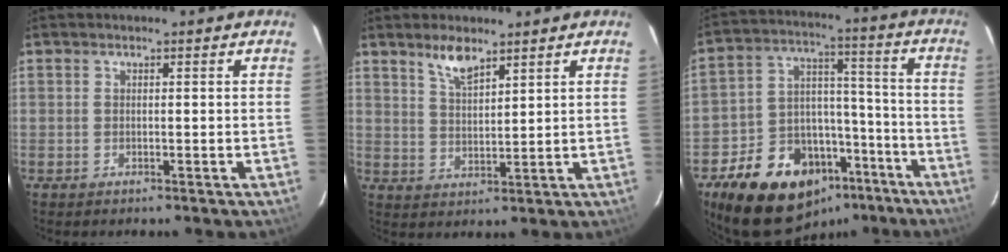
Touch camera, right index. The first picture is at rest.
{"total": 5.2, "force": [4.0, 1.4, 3.0], "torque": [-0.055, -0.001, 0.078]}
{"total": 20.5, "force": [-13.6, 12.9, 8.3], "torque": [-0.177, 0.060, -0.184]}